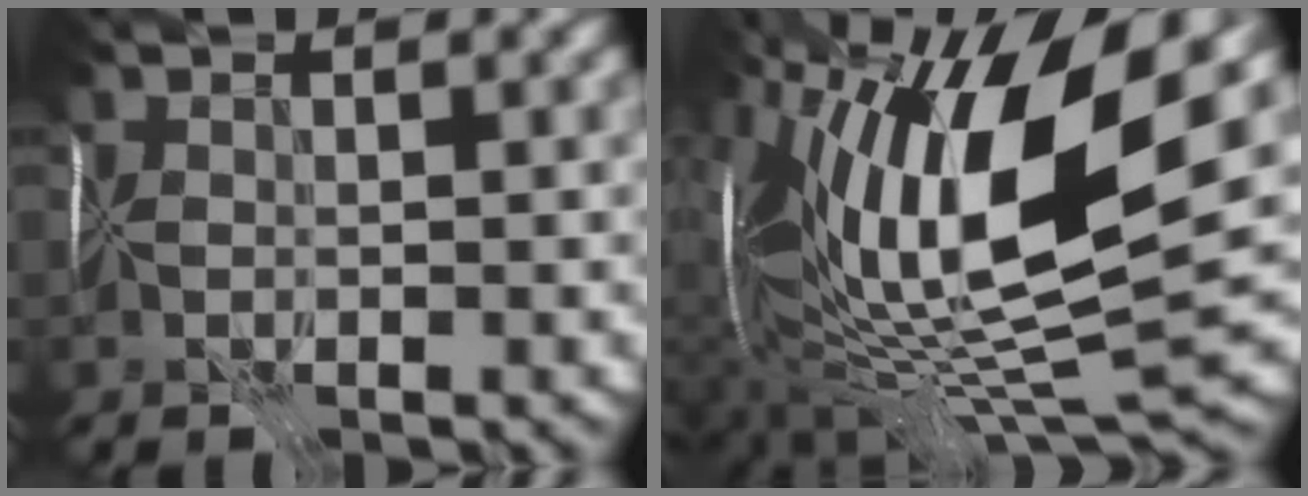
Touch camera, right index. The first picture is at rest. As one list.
[{"total": 16.8, "force": [3.4, 4.9, 15.7], "torque": [-0.277, -0.010, 0.064]}]